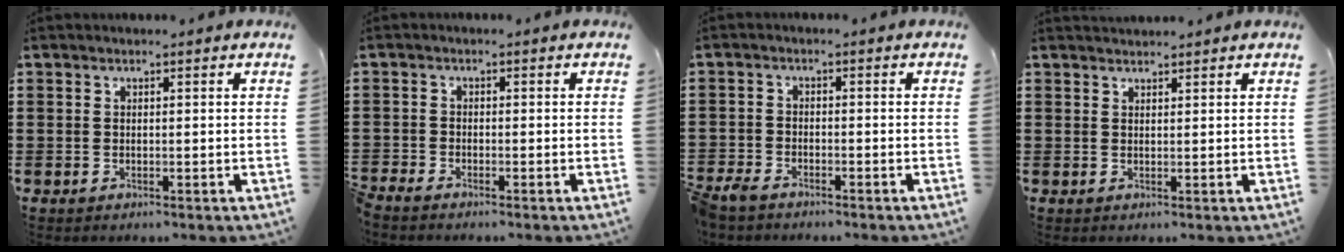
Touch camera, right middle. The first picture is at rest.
{"total": 1.3, "force": [-1.2, 0.0, 0.3], "torque": [-0.016, -0.002, -0.027]}
{"total": 2.5, "force": [-2.3, 0.7, 0.5], "torque": [-0.034, -0.004, -0.057]}
{"total": 1.4, "force": [1.3, 0.2, -0.2], "torque": [0.002, 0.003, 0.026]}